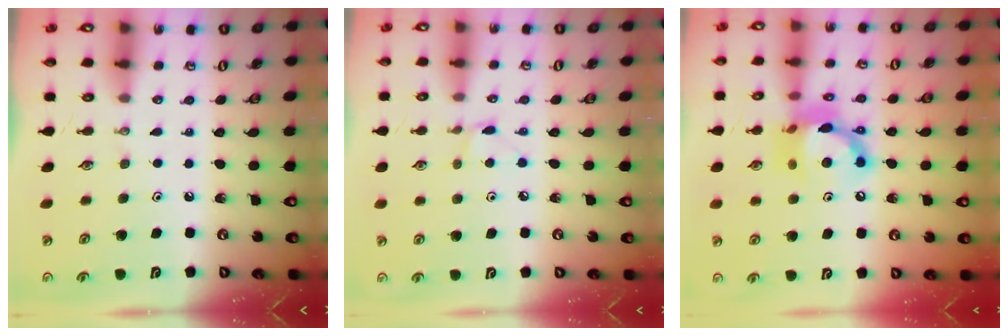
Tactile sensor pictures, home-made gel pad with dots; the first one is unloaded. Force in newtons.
{"total": 4.4, "press": 4.3, "slide": 0.6}
{"total": 14.0, "press": 13.9, "slide": 1.1}